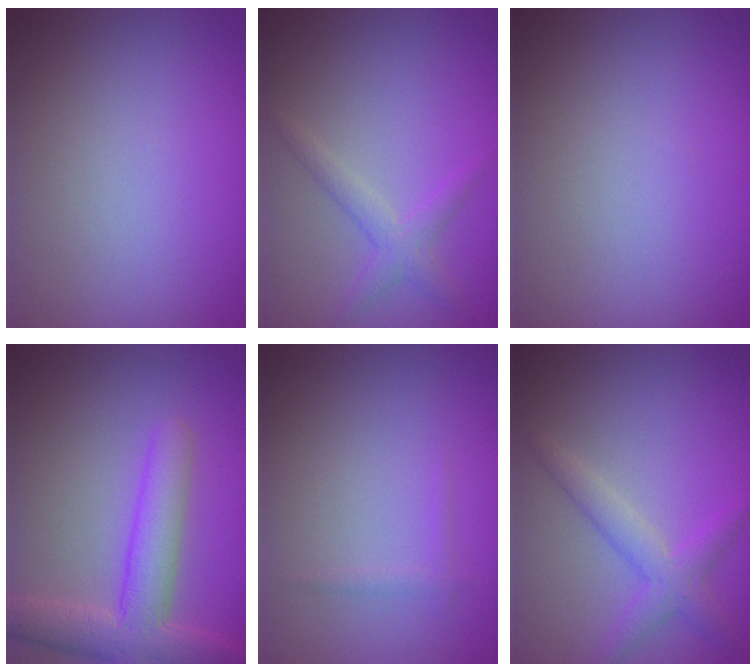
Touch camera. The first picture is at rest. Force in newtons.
{"total": 2.0, "press": 2.0, "slide": 0.0}
{"total": 0.0}
{"total": 5.8, "press": 5.8, "slide": 0.5}
{"total": 0.6, "press": 0.6, "slide": 0.0}
{"total": 2.6, "press": 2.6, "slide": 0.1}